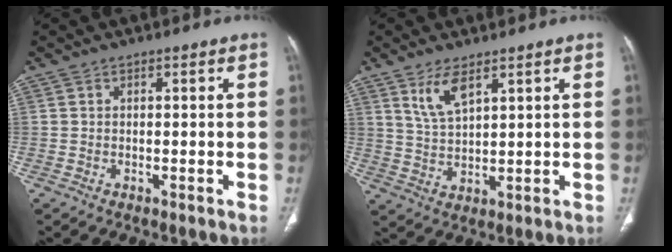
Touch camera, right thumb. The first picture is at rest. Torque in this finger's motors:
{"motor_torque": [-0.57, 0.86, 0.29, -0.14, 0.20]}